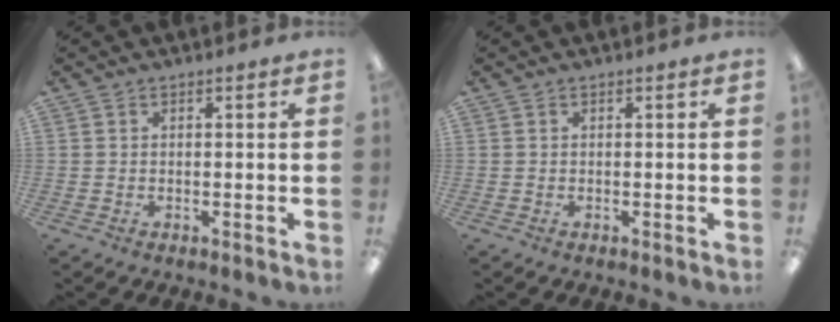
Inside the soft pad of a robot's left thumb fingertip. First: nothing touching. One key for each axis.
{"total": 0.0}